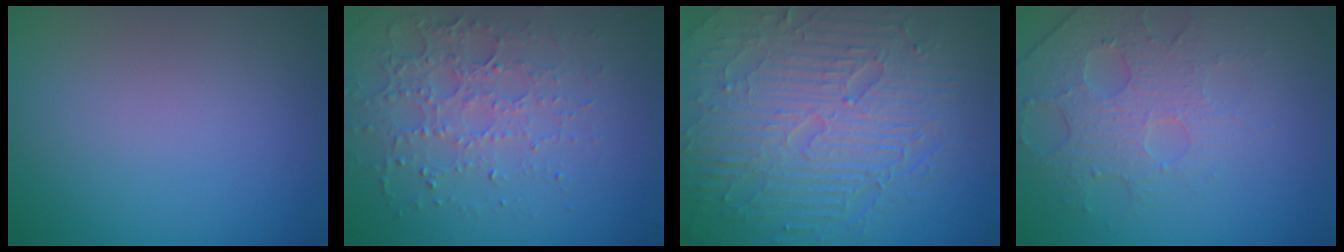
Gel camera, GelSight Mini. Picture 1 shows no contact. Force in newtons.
{"total": 3.8, "press": 3.6, "slide": 1.2}
{"total": 10.1, "press": 6.5, "slide": 7.7}
{"total": 3.8, "press": 3.6, "slide": 1.2}